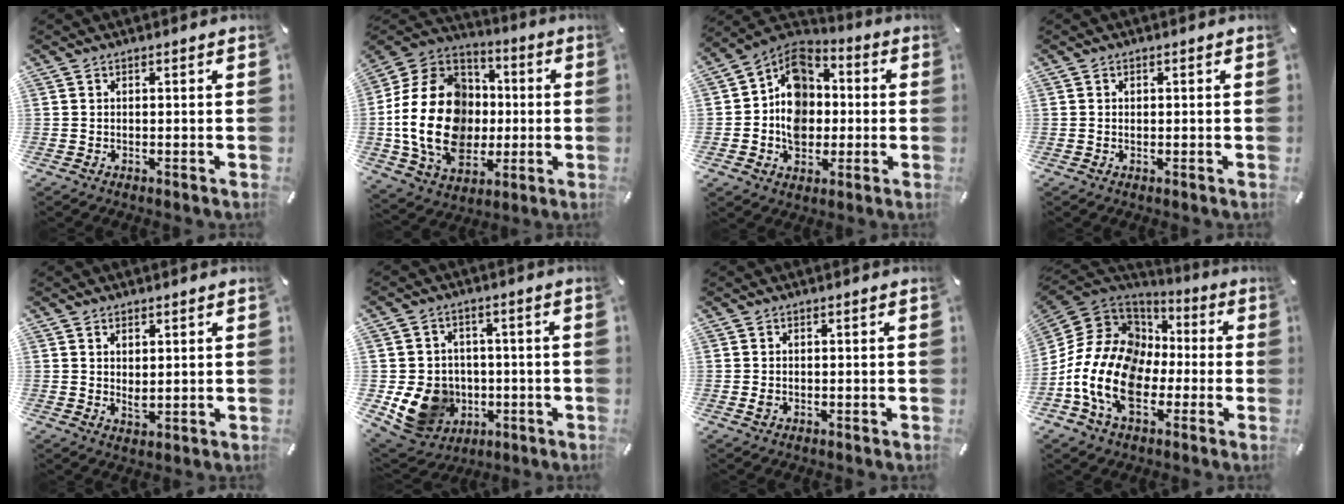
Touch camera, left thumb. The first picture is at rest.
{"total": 24.1, "force": [-2.1, 18.5, 15.3], "torque": [-0.313, 0.016, -0.026]}
{"total": 12.6, "force": [-1.0, 10.7, 6.6], "torque": [-0.131, 0.004, -0.020]}
{"total": 0.7, "force": [0.0, 0.5, 0.5], "torque": [-0.010, 0.003, -0.001]}
{"total": 2.5, "force": [1.1, 1.5, 1.7], "torque": [-0.027, -0.004, 0.019]}
{"total": 12.8, "force": [-2.4, 11.4, 5.3], "torque": [-0.118, 0.012, -0.033]}
{"total": 1.2, "force": [-0.1, 0.9, 0.8], "torque": [-0.015, 0.002, -0.002]}
{"total": 17.9, "force": [-4.8, 13.9, 10.3], "torque": [-0.240, 0.014, -0.085]}